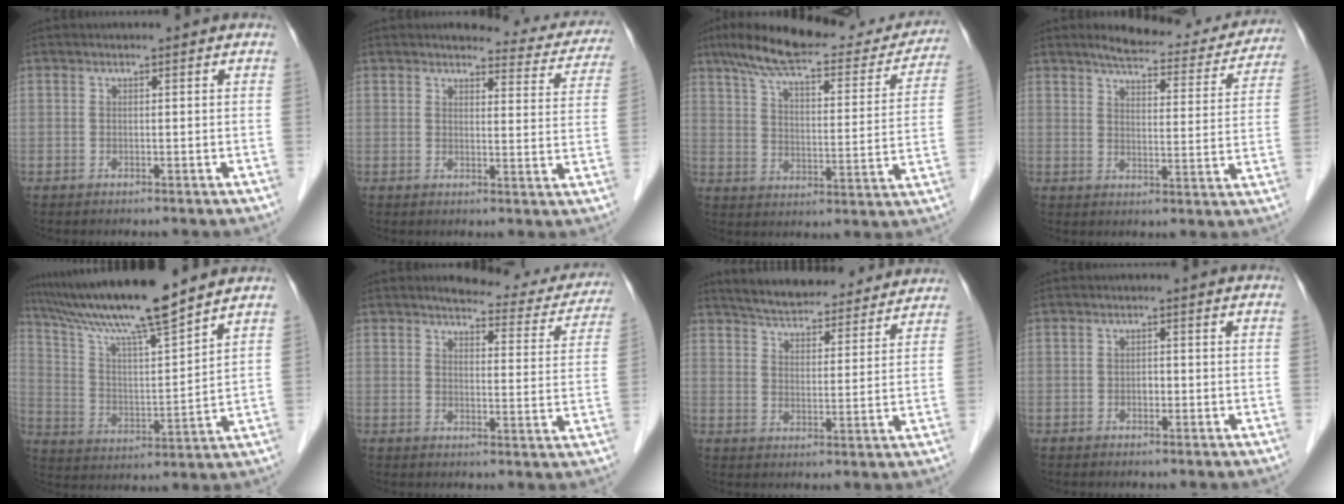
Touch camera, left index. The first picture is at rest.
{"total": 11.0, "force": [10.3, 3.0, 2.8], "torque": [-0.003, -0.028, 0.091]}
{"total": 23.9, "force": [19.9, 5.9, 11.9], "torque": [-0.177, 0.012, 0.267]}
{"total": 16.4, "force": [14.7, 4.0, 6.2], "torque": [-0.061, -0.009, 0.176]}
{"total": 15.1, "force": [12.8, -0.5, 8.0], "torque": [-0.146, 0.002, 0.230]}
{"total": 13.9, "force": [12.6, 3.7, 4.5], "torque": [-0.021, -0.023, 0.124]}
{"total": 18.4, "force": [17.0, 4.1, 5.8], "torque": [-0.083, 0.015, 0.232]}
{"total": 1.1, "force": [-0.5, 0.7, 0.7], "torque": [-0.010, 0.000, -0.009]}